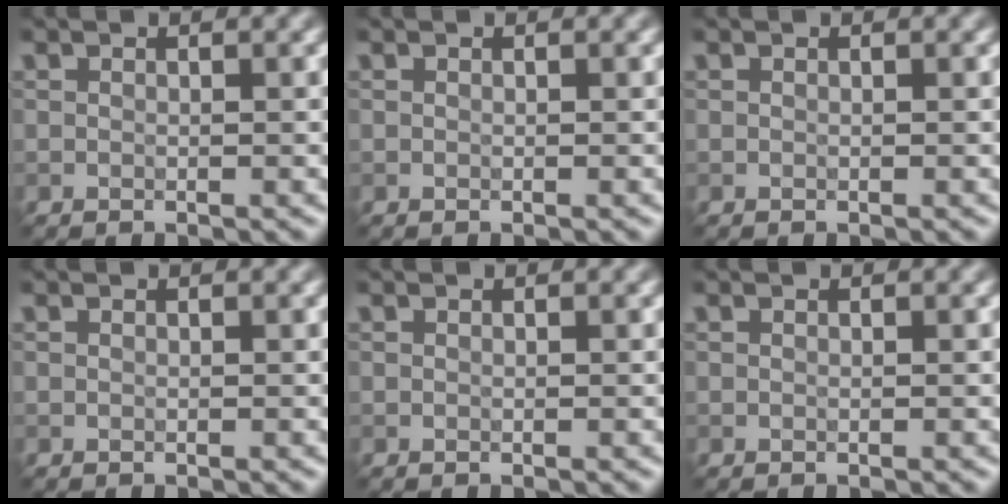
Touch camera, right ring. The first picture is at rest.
{"total": 0.0}
{"total": 0.0}
{"total": 0.0}
{"total": 0.0}
{"total": 0.0}